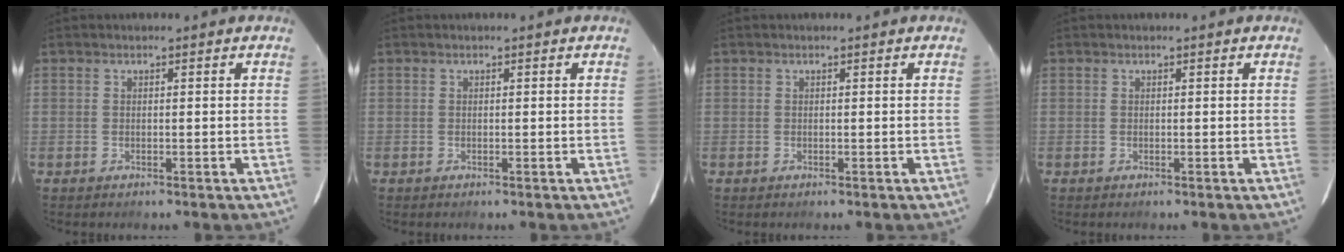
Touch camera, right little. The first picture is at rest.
{"total": 0.0}
{"total": 0.0}
{"total": 0.0}